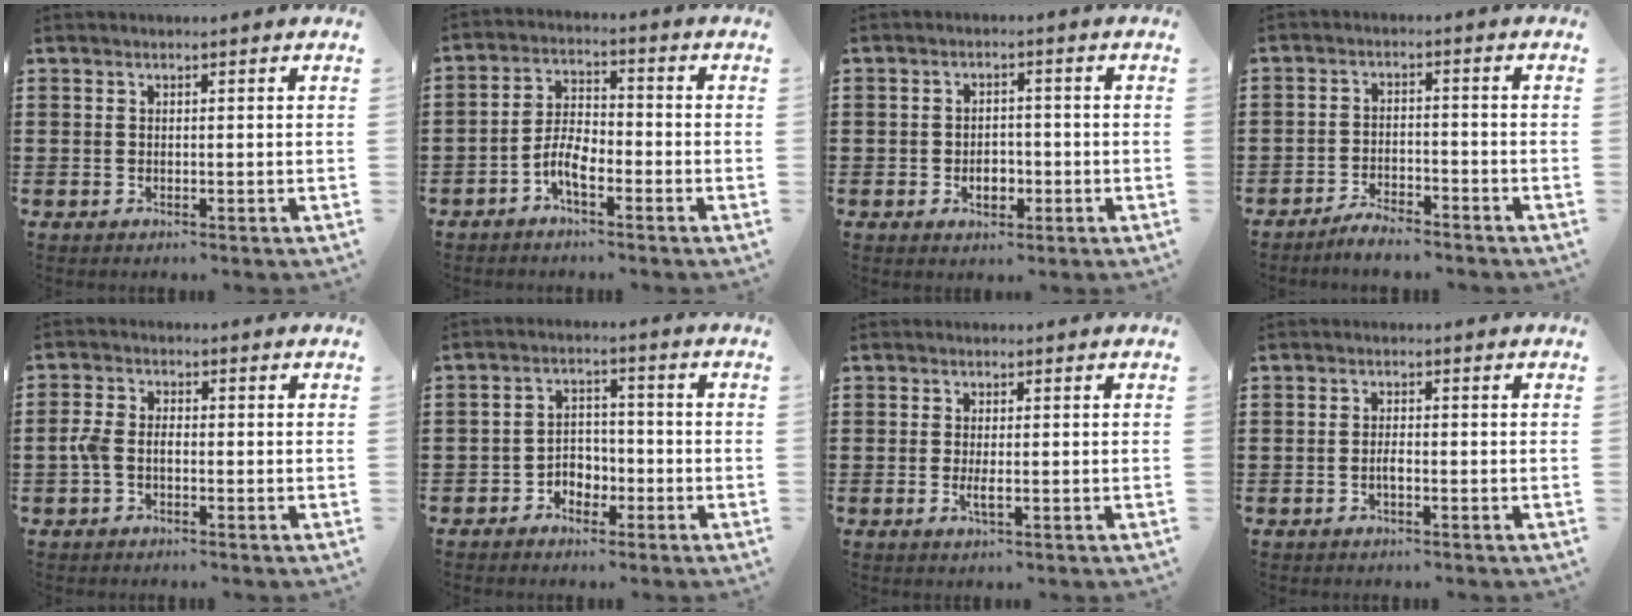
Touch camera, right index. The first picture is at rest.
{"total": 5.1, "force": [-2.7, 2.1, 3.8], "torque": [-0.093, 0.003, -0.059]}
{"total": 3.3, "force": [-1.1, 2.3, 2.2], "torque": [-0.036, 0.002, -0.023]}
{"total": 3.6, "force": [-3.5, 0.3, 0.6], "torque": [-0.014, 0.008, -0.073]}
{"total": 2.9, "force": [-0.8, 1.8, 2.1], "torque": [-0.064, -0.003, -0.023]}
{"total": 3.3, "force": [-2.0, 2.4, 1.0], "torque": [-0.027, 0.010, -0.044]}
{"total": 2.0, "force": [-0.4, 0.5, 1.9], "torque": [-0.041, -0.004, -0.009]}
{"total": 1.5, "force": [-0.6, 0.4, 1.3], "torque": [-0.026, 0.002, -0.011]}